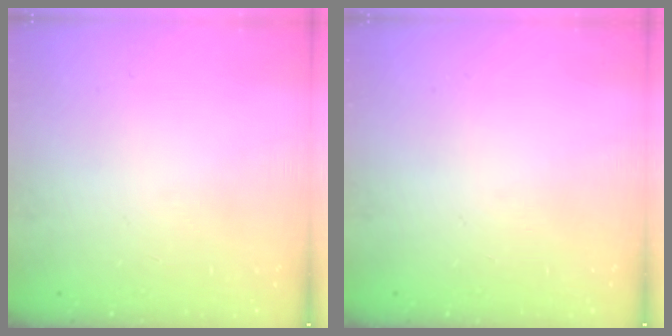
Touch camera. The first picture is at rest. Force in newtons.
{"total": 0.0}